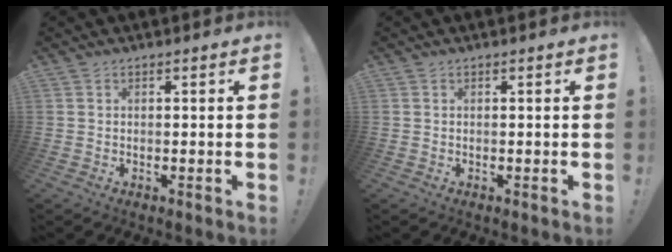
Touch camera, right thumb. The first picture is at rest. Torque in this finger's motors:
{"motor_torque": [0.00, 0.00, 0.00, 0.00, 0.00]}